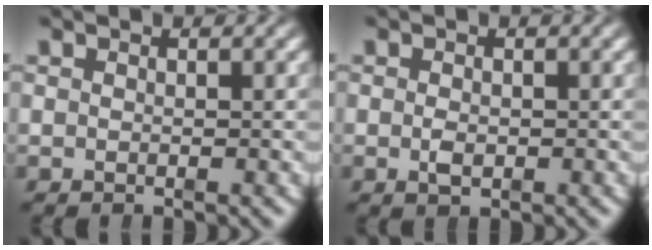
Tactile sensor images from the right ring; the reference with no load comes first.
{"total": 1.1, "force": [-0.5, 0.5, 0.9], "torque": [-0.019, -0.011, -0.001]}